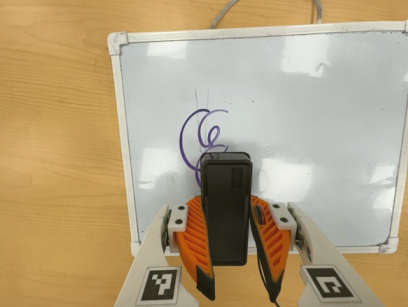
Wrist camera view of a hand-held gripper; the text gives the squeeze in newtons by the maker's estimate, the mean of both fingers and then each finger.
{"total": 7.0, "left": 5.4, "right": 8.6}